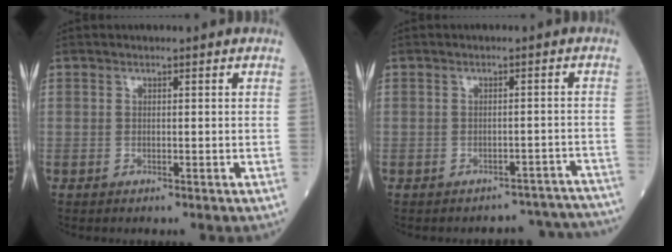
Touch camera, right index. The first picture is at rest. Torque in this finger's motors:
{"motor_torque": [0.03, -0.26, -0.31, -0.16]}